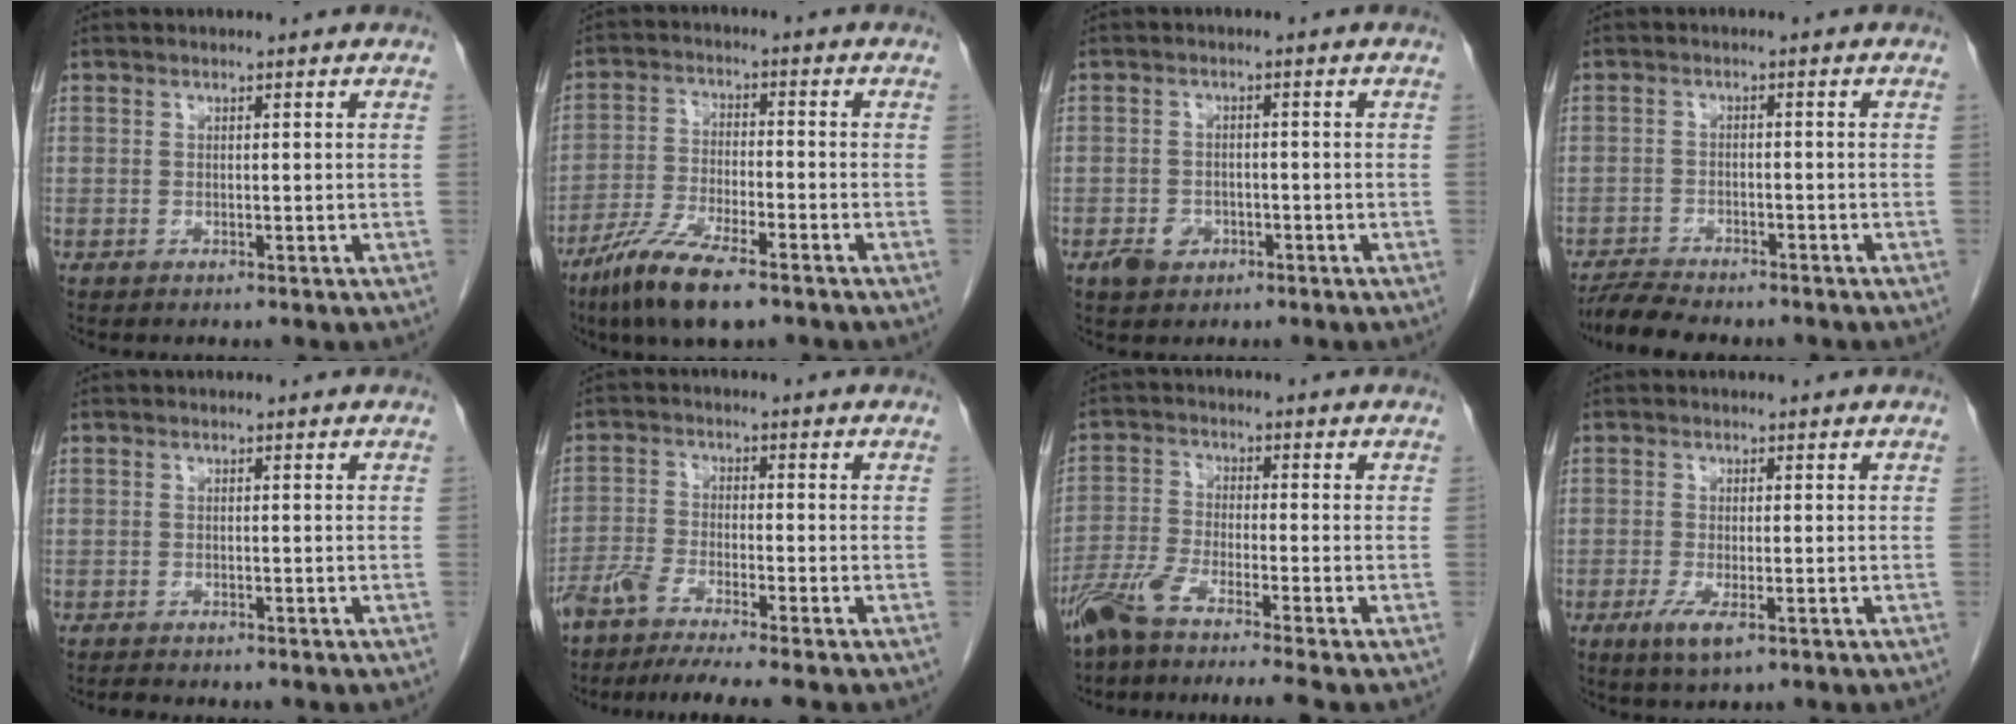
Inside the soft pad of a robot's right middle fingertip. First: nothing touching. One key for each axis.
{"total": 10.3, "fx": -7.1, "fy": 1.8, "fz": 7.2, "tx": -0.146, "ty": -0.025, "tz": -0.130}
{"total": 3.2, "fx": -1.7, "fy": 2.3, "fz": 1.4, "tx": -0.021, "ty": 0.004, "tz": -0.021}
{"total": 6.5, "fx": -5.9, "fy": 1.1, "fz": 2.5, "tx": -0.045, "ty": -0.016, "tz": -0.096}
{"total": 1.1, "fx": -1.1, "fy": 0.1, "fz": 0.3, "tx": -0.019, "ty": -0.007, "tz": -0.017}
{"total": 8.1, "fx": -6.9, "fy": -0.6, "fz": 4.3, "tx": -0.075, "ty": -0.021, "tz": -0.119}
{"total": 8.4, "fx": -6.9, "fy": -1.1, "fz": 4.8, "tx": -0.090, "ty": -0.025, "tz": -0.122}
{"total": 3.6, "fx": -1.7, "fy": 0.8, "fz": 3.1, "tx": -0.065, "ty": -0.011, "tz": -0.026}